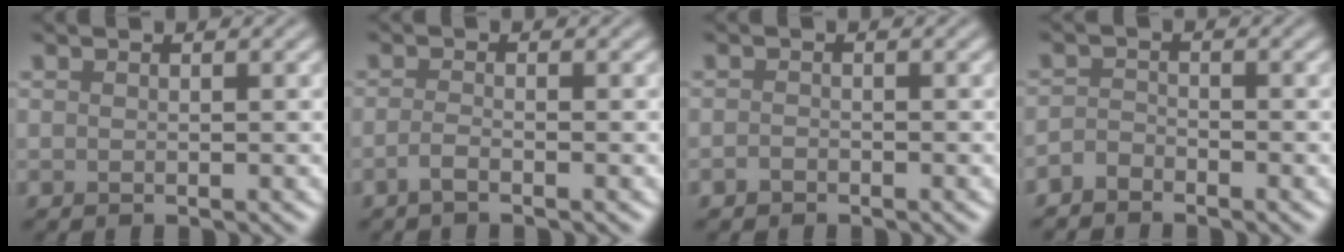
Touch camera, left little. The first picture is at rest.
{"total": 1.1, "force": [-0.7, 0.3, 0.9], "torque": [-0.020, 0.002, -0.020]}
{"total": 0.7, "force": [-0.6, 0.4, 0.2], "torque": [-0.004, 0.001, -0.013]}
{"total": 1.7, "force": [-1.5, 0.6, 0.3], "torque": [-0.009, 0.001, -0.038]}